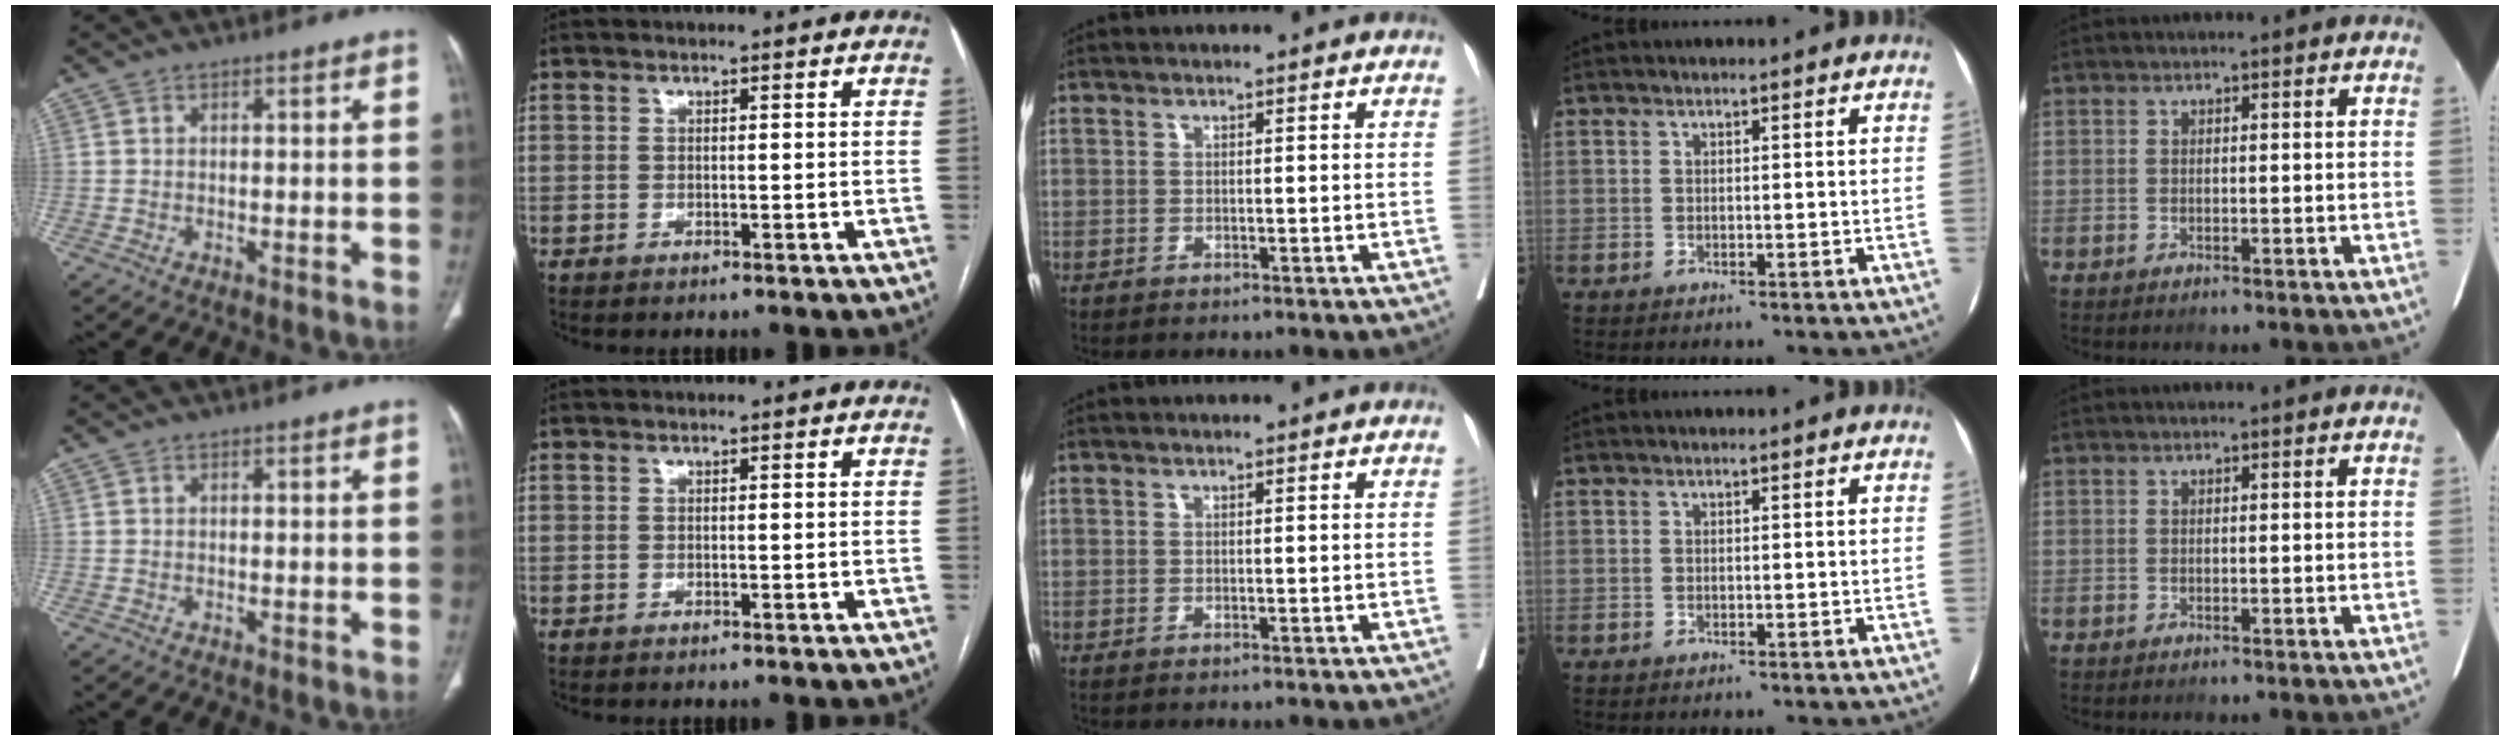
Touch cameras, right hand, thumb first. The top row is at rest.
{}